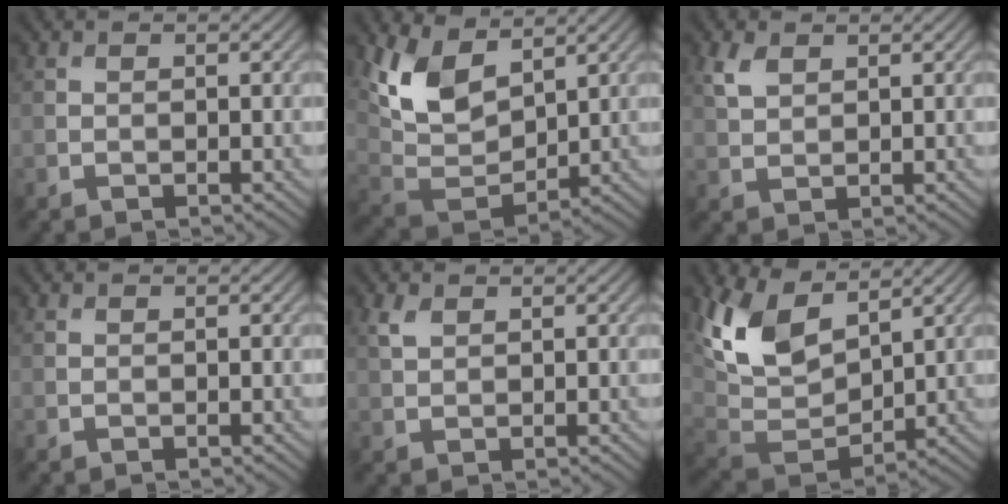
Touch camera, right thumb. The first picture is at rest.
{"total": 9.8, "force": [5.1, 5.2, 6.5], "torque": [-0.156, -0.004, 0.104]}
{"total": 2.8, "force": [1.6, 1.5, 1.7], "torque": [-0.046, 0.002, 0.034]}
{"total": 0.0}
{"total": 1.9, "force": [1.1, 1.0, 1.1], "torque": [-0.032, 0.002, 0.025]}
{"total": 12.0, "force": [6.0, 6.4, 8.2], "torque": [-0.204, 0.008, 0.118]}